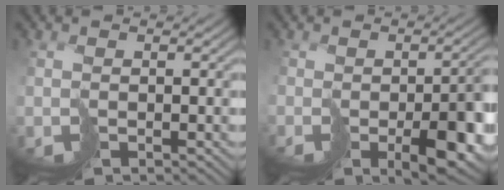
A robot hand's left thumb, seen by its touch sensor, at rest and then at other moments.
{"total": 6.6, "force": [-3.1, 2.8, 5.1], "torque": [-0.064, -0.024, -0.026]}